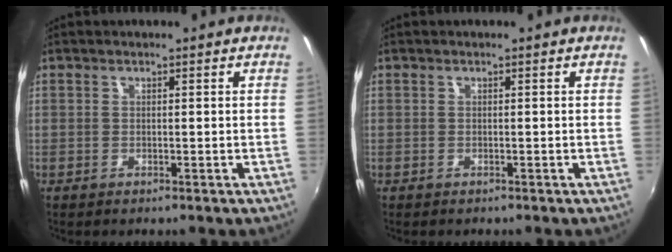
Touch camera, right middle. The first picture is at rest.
{"total": 0.7, "force": [0.7, -0.1, -0.2], "torque": [0.007, -0.001, 0.009]}